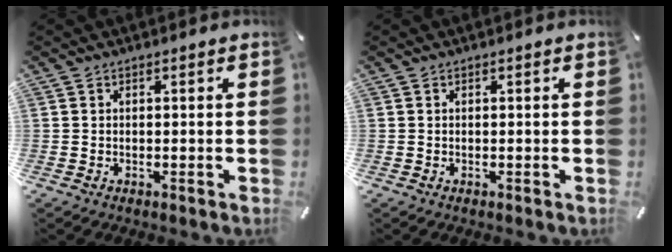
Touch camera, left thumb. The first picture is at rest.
{"total": 0.0}